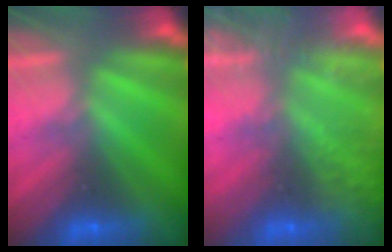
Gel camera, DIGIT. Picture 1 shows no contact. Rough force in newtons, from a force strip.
{"total": 7.5}